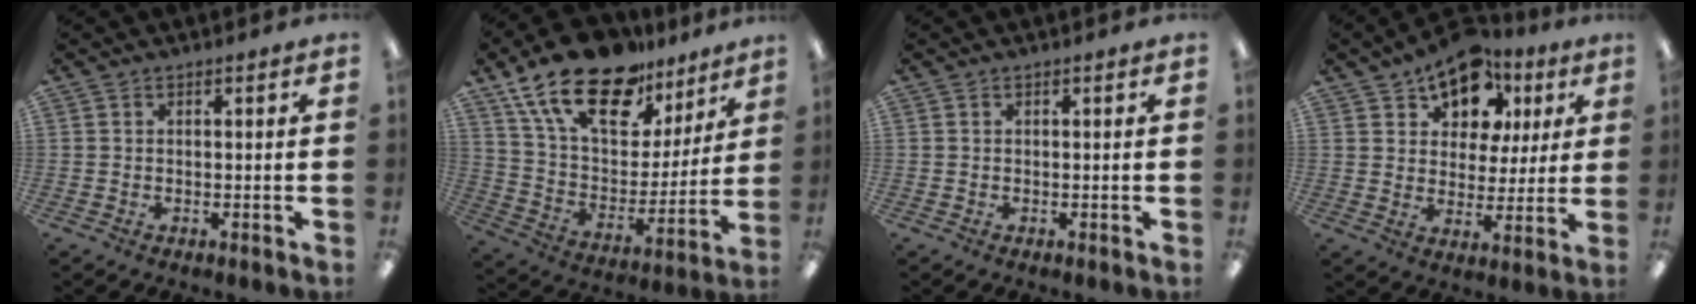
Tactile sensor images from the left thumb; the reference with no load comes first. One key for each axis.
{"total": 22.0, "fx": 15.2, "fy": 10.5, "fz": 11.9, "tx": -0.217, "ty": -0.088, "tz": 0.271}
{"total": 0.0}
{"total": 13.3, "fx": 9.5, "fy": 8.1, "fz": 4.8, "tx": -0.086, "ty": -0.054, "tz": 0.174}